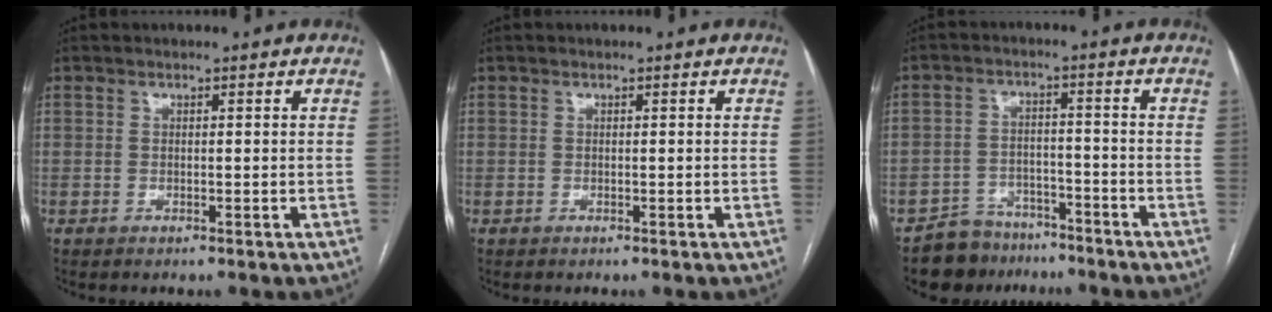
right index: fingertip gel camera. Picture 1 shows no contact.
{"total": 0.0}
{"total": 6.8, "force": [-5.7, 3.7, -0.3], "torque": [0.013, 0.016, -0.096]}